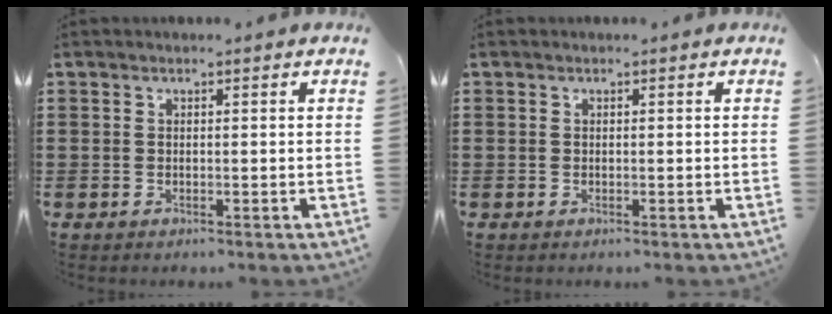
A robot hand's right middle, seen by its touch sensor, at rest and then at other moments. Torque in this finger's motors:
{"motor_torque": [-1.18, -0.95, 0.00, -0.01]}